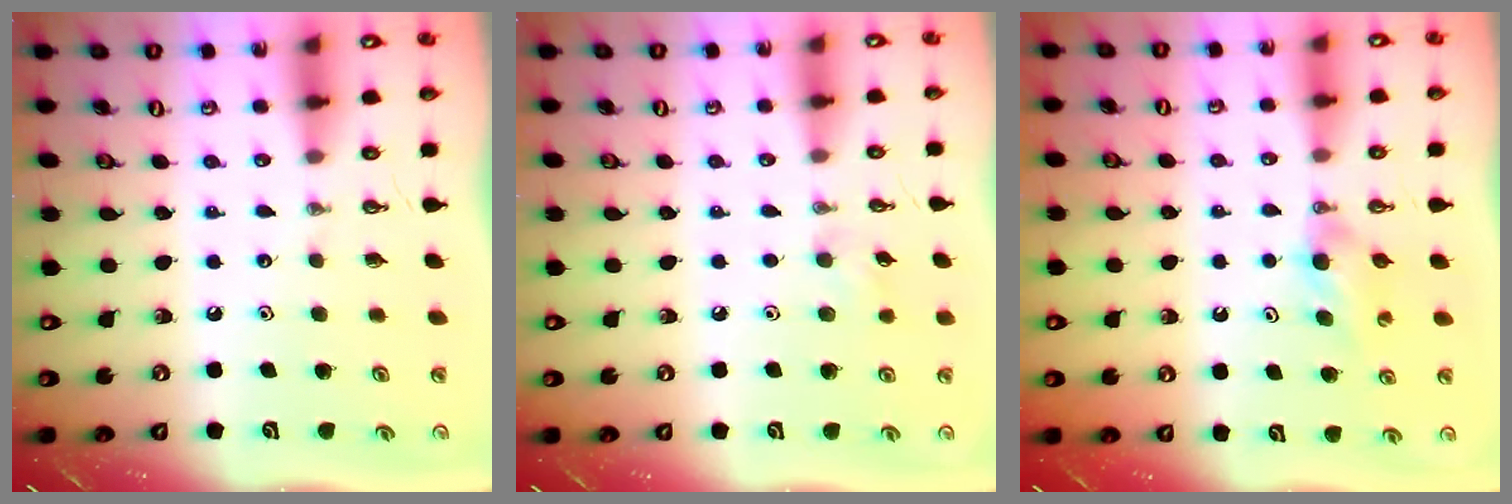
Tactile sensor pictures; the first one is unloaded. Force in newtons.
{"total": 6.7, "press": 6.4, "slide": 2.1}
{"total": 5.0, "press": 4.9, "slide": 0.7}